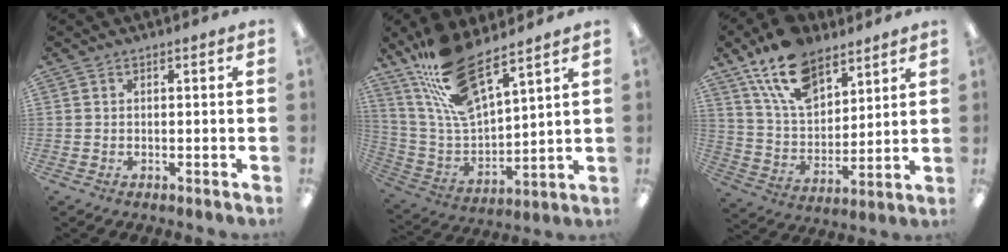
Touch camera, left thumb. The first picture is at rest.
{"total": 16.7, "force": [12.2, 6.7, 9.2], "torque": [-0.198, -0.053, 0.225]}
{"total": 16.8, "force": [11.1, 9.1, 8.7], "torque": [-0.168, -0.040, 0.208]}